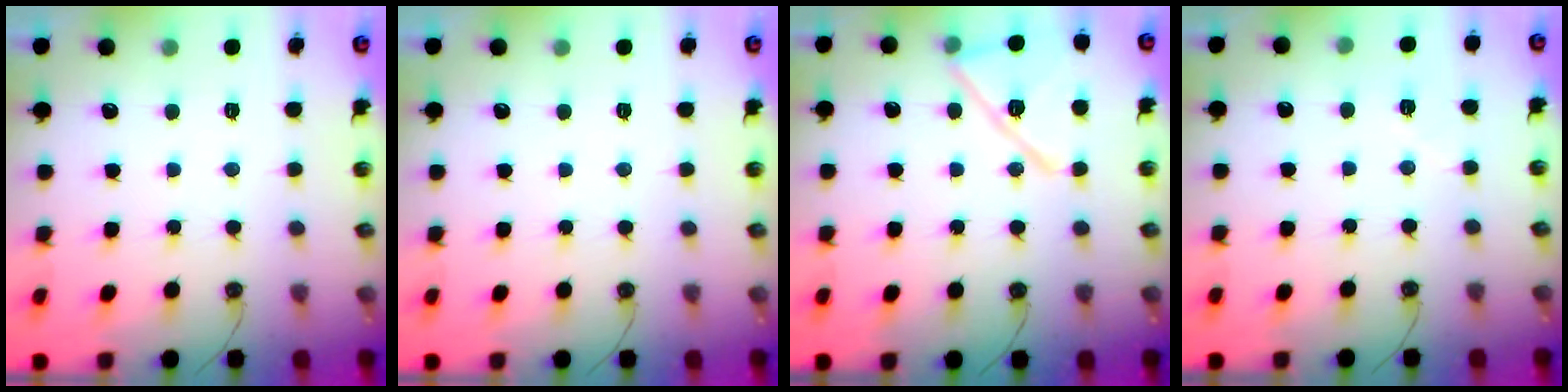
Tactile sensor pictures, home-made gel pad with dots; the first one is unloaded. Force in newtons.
{"total": 0.0}
{"total": 14.2, "press": 13.4, "slide": 4.7}
{"total": 4.3, "press": 3.9, "slide": 1.9}